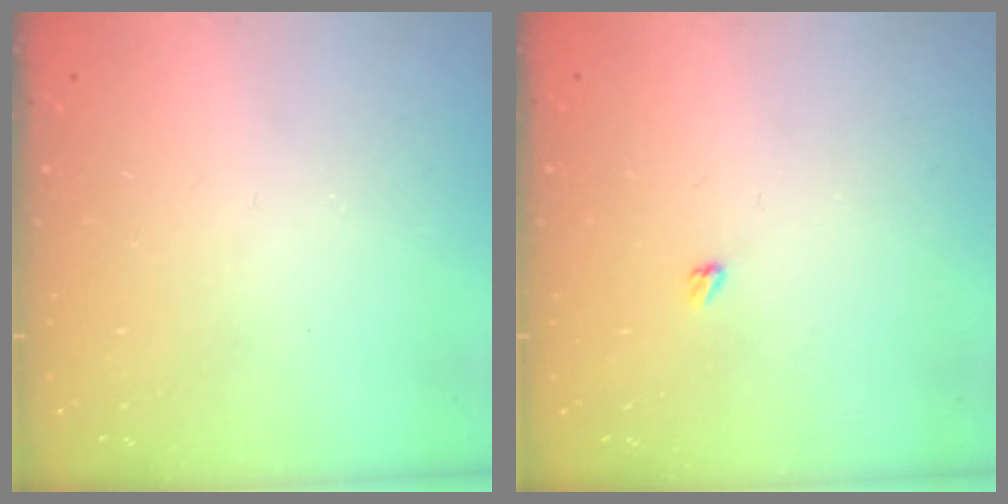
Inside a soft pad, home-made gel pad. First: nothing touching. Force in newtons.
{"total": 2.4, "press": 2.4, "slide": 0.4}